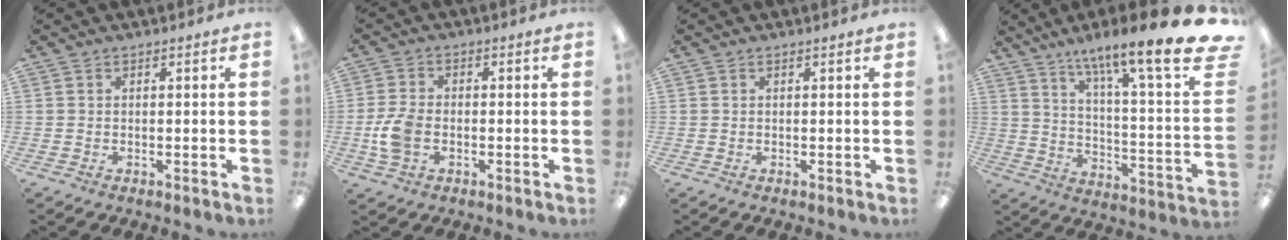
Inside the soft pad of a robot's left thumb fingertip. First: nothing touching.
{"total": 7.6, "force": [-1.5, 5.0, 5.5], "torque": [-0.121, 0.008, -0.029]}
{"total": 0.0}
{"total": 16.9, "force": [11.7, 1.7, 12.1], "torque": [-0.187, -0.091, 0.172]}